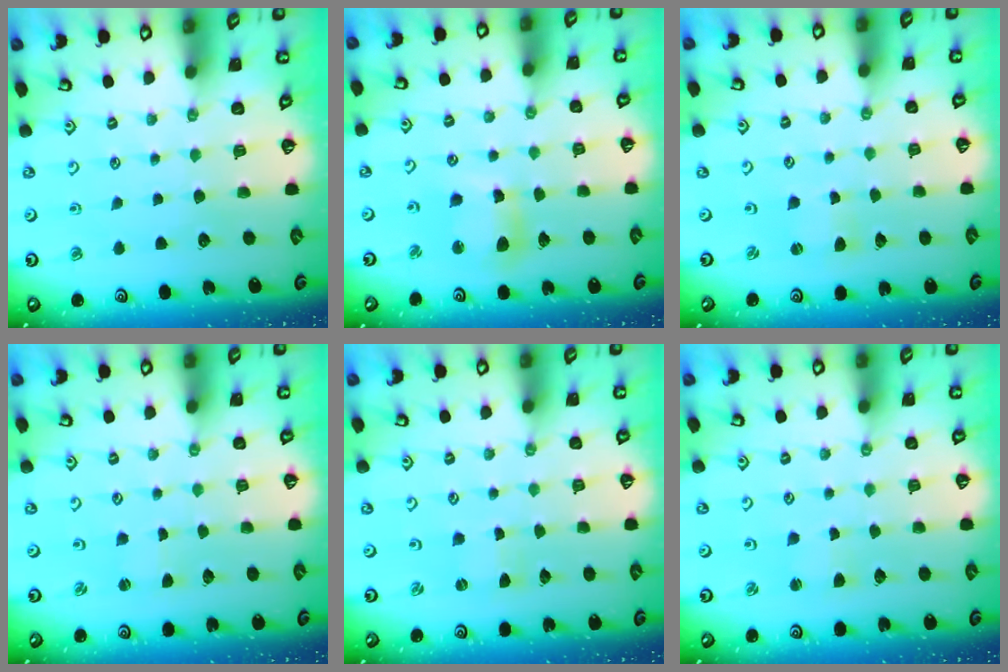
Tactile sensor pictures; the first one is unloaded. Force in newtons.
{"total": 9.0, "press": 8.9, "slide": 1.4}
{"total": 1.9, "press": 1.9, "slide": 0.4}
{"total": 0.0}
{"total": 0.0}
{"total": 1.5, "press": 1.4, "slide": 0.2}